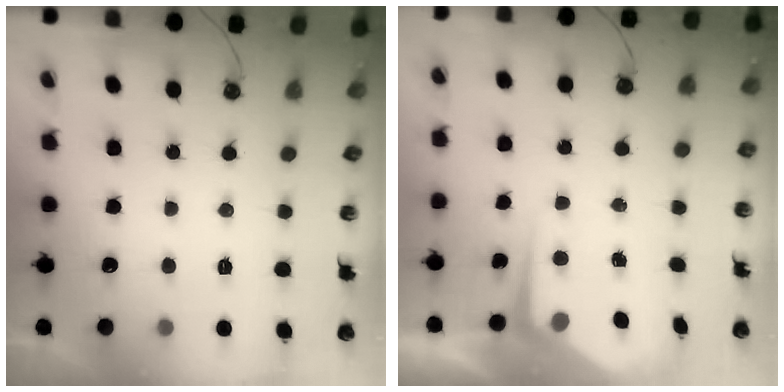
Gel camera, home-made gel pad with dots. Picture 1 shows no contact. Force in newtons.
{"total": 4.8, "press": 4.8, "slide": 0.4}